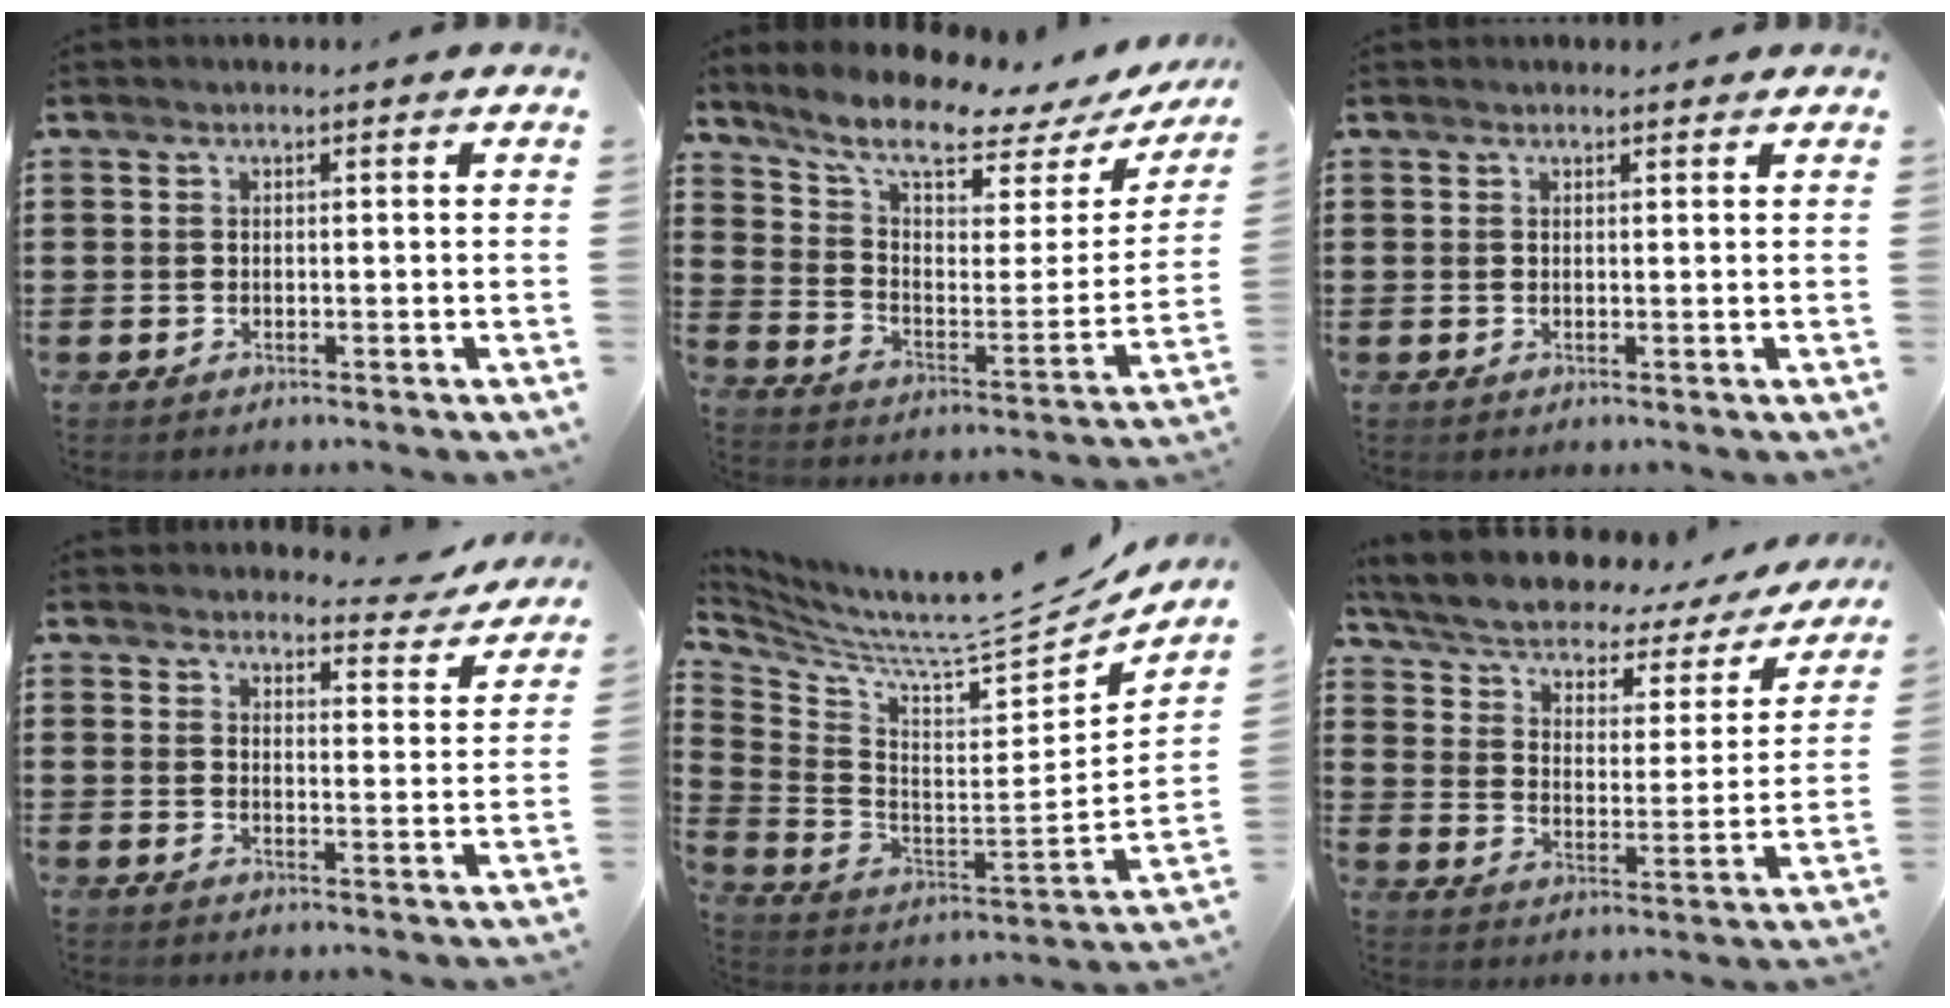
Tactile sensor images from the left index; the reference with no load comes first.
{"total": 9.0, "force": [7.4, 1.6, 4.9], "torque": [-0.121, -0.050, 0.124]}
{"total": 0.7, "force": [0.7, 0.2, 0.1], "torque": [-0.005, 0.001, 0.013]}
{"total": 4.1, "force": [4.0, 0.5, 0.8], "torque": [-0.019, -0.028, 0.067]}
{"total": 8.1, "force": [7.3, 0.2, 3.5], "torque": [-0.097, -0.077, 0.113]}
{"total": 4.7, "force": [3.6, 1.8, 2.5], "torque": [-0.066, -0.032, 0.057]}